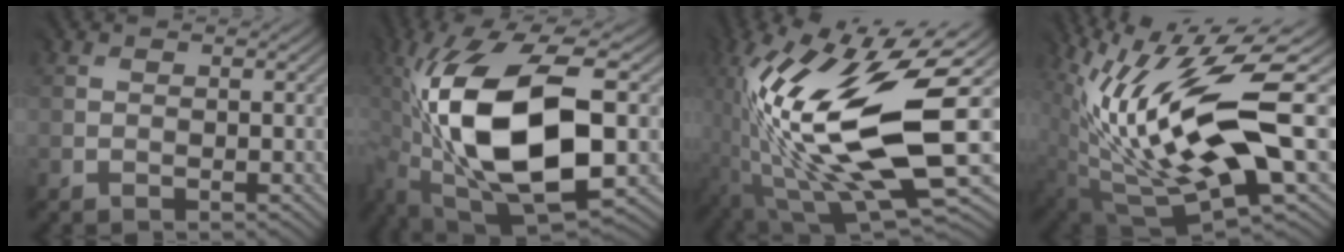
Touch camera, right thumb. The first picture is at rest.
{"total": 16.7, "force": [-1.9, 7.4, 14.9], "torque": [-0.305, 0.003, -0.034]}
{"total": 18.1, "force": [-1.0, 6.1, 17.0], "torque": [-0.339, -0.007, -0.020]}
{"total": 16.3, "force": [1.8, 5.2, 15.3], "torque": [-0.307, -0.003, 0.045]}